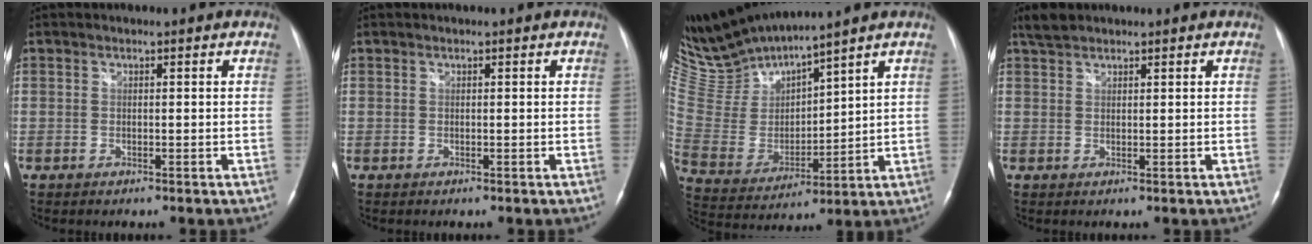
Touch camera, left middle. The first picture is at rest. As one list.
[{"total": 0.0}, {"total": 12.2, "force": [11.8, -0.5, 2.9], "torque": [-0.084, -0.004, 0.256]}, {"total": 2.3, "force": [2.1, 0.7, 0.8], "torque": [-0.021, 0.012, 0.042]}]